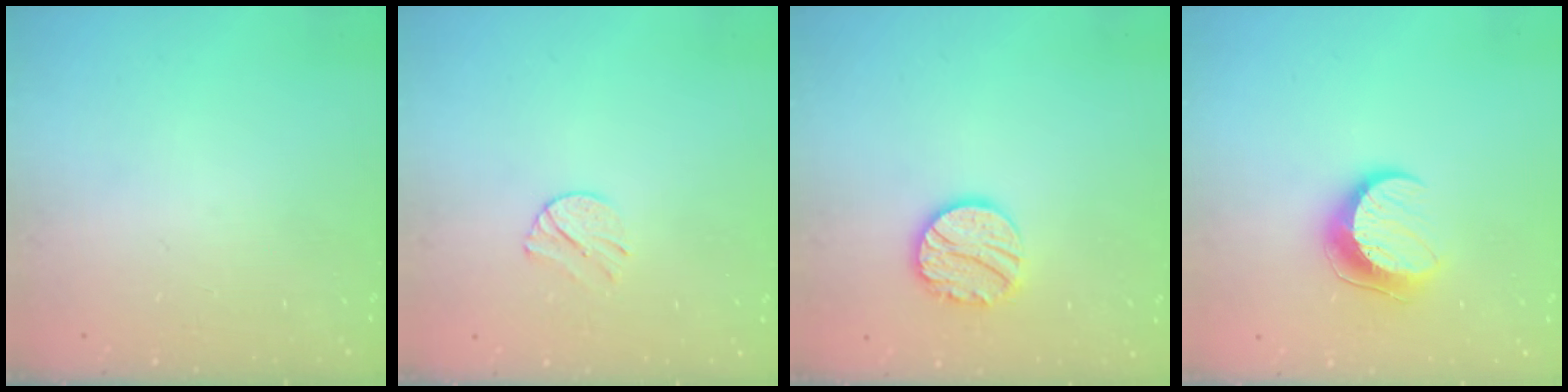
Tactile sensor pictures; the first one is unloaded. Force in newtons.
{"total": 5.8, "press": 5.7, "slide": 1.0}
{"total": 12.3, "press": 12.2, "slide": 1.0}
{"total": 9.7, "press": 9.6, "slide": 0.5}